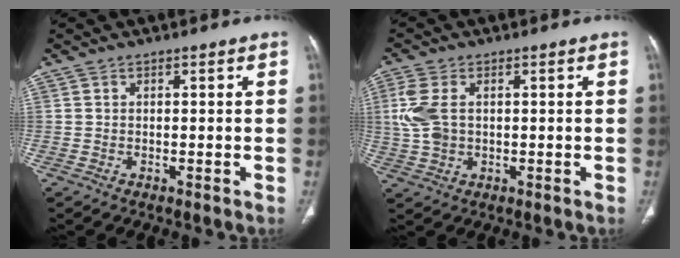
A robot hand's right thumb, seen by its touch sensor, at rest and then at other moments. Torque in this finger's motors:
{"motor_torque": [0.15, 0.20, 0.42, 0.63, 0.21]}